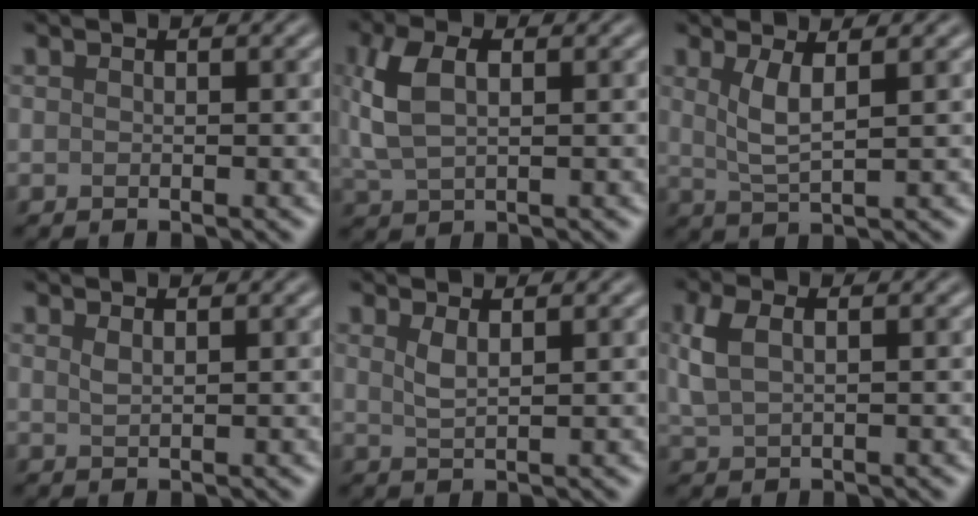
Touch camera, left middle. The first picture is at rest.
{"total": 4.8, "force": [1.2, 2.7, 3.8], "torque": [-0.092, 0.007, 0.025]}
{"total": 3.0, "force": [1.1, 0.8, 2.7], "torque": [-0.055, -0.006, 0.026]}
{"total": 1.0, "force": [0.7, 0.3, 0.6], "torque": [-0.011, 0.000, 0.013]}
{"total": 1.7, "force": [0.9, 0.5, 1.3], "torque": [-0.028, -0.003, 0.020]}
{"total": 3.3, "force": [1.1, 1.8, 2.6], "torque": [-0.067, 0.006, 0.023]}